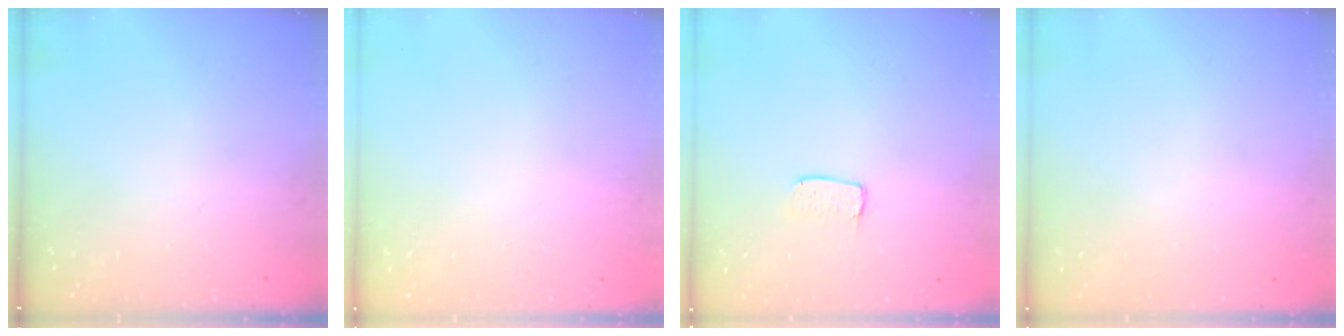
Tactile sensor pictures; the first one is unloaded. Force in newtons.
{"total": 0.0}
{"total": 3.7, "press": 3.7, "slide": 0.3}
{"total": 0.0}